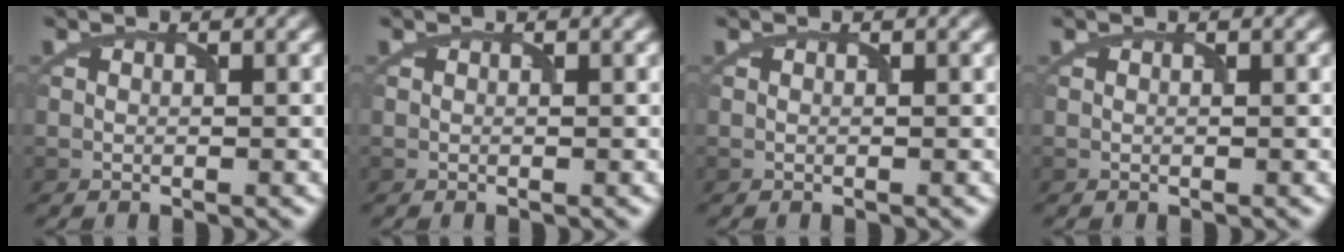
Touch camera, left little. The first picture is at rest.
{"total": 0.0}
{"total": 0.0}
{"total": 0.0}